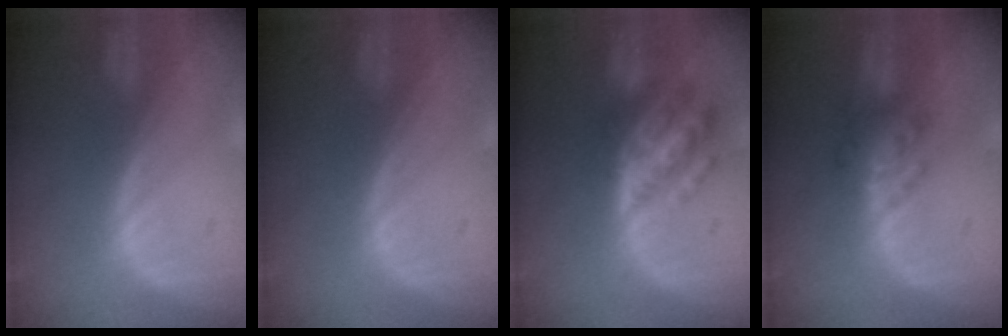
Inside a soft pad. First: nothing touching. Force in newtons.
{"total": 0.0}
{"total": 7.7, "press": 7.7, "slide": 0.4}
{"total": 4.8, "press": 4.8, "slide": 0.8}